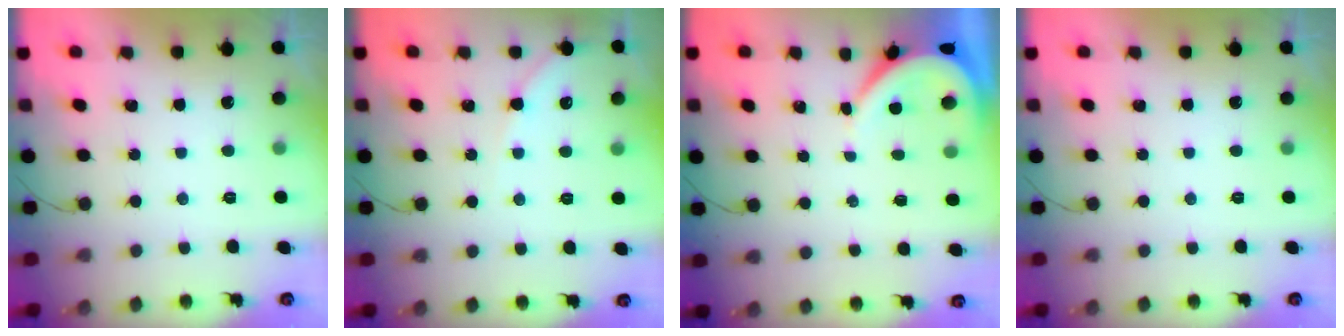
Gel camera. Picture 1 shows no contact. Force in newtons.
{"total": 5.5, "press": 5.5, "slide": 0.6}
{"total": 3.7, "press": 3.6, "slide": 0.5}
{"total": 0.0}